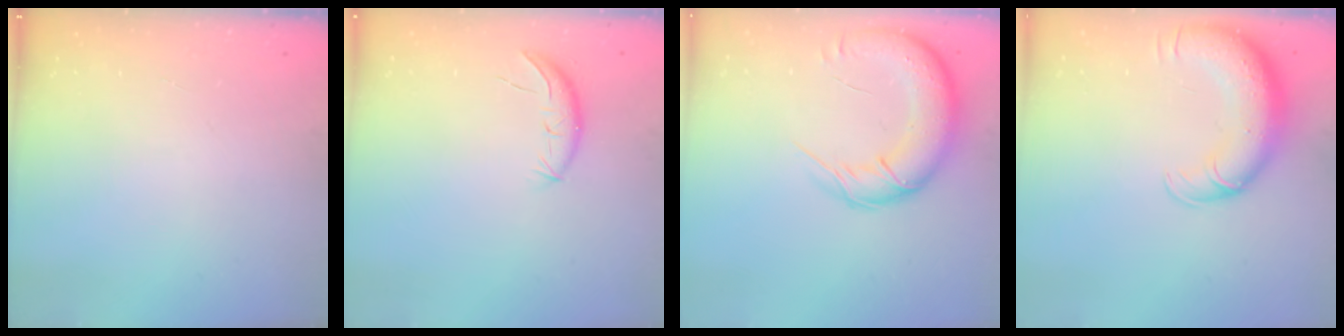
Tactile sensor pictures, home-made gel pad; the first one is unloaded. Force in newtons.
{"total": 8.1, "press": 7.9, "slide": 1.9}
{"total": 17.2, "press": 16.7, "slide": 4.1}
{"total": 13.9, "press": 13.5, "slide": 3.3}